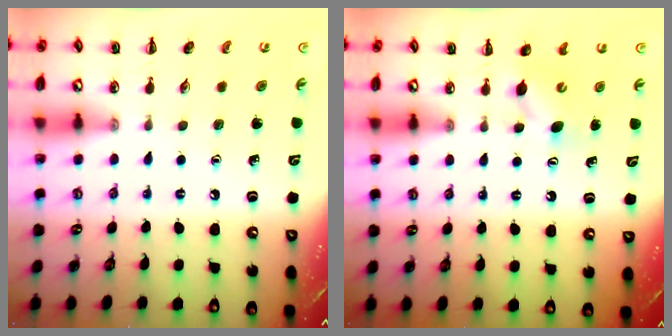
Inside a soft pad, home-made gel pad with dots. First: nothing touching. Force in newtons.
{"total": 4.8, "press": 4.7, "slide": 1.3}